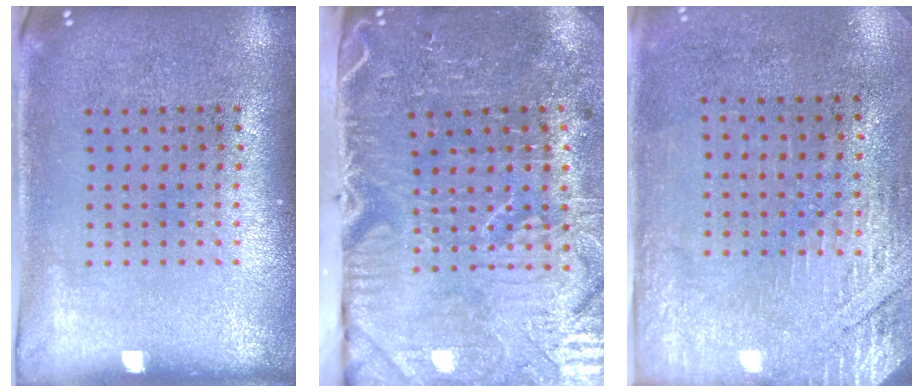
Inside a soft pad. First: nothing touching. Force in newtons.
{"total": 5.3, "press": 4.3, "slide": 3.0}
{"total": 2.7, "press": 2.3, "slide": 1.4}